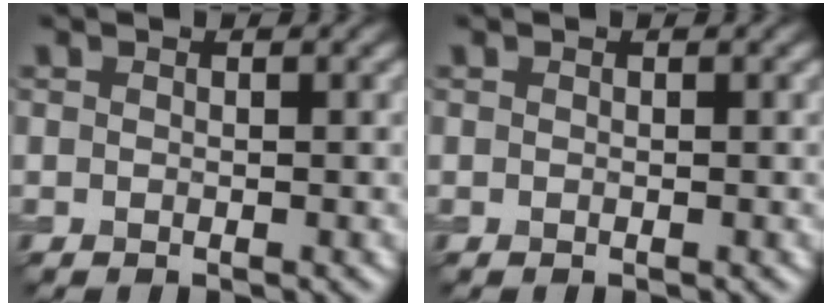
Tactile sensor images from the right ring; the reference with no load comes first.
{"total": 0.0}